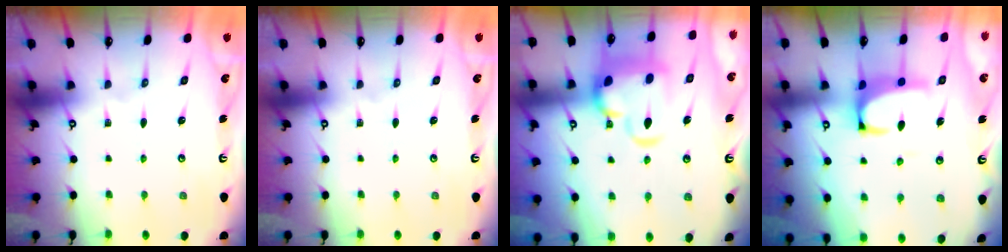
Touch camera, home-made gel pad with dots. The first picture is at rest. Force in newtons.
{"total": 0.0}
{"total": 8.2, "press": 8.0, "slide": 1.6}
{"total": 2.5, "press": 2.2, "slide": 1.1}